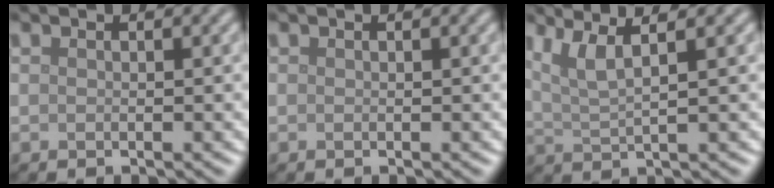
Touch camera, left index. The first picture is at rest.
{"total": 0.0}
{"total": 3.9, "force": [2.1, 0.9, 3.2], "torque": [-0.059, 0.008, 0.043]}